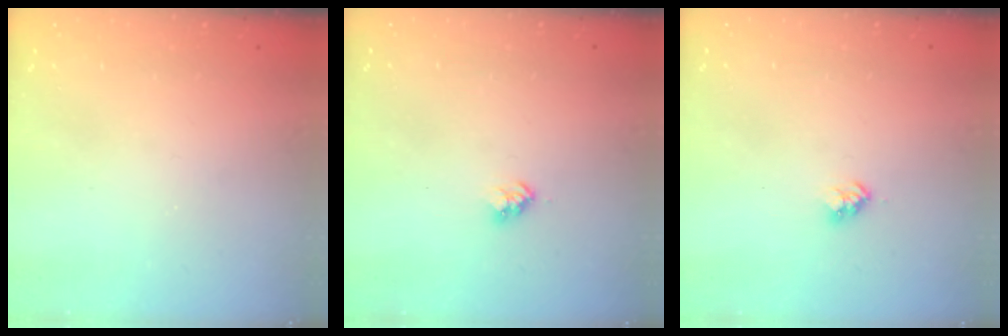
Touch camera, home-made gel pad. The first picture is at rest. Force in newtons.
{"total": 2.8, "press": 2.8, "slide": 0.4}
{"total": 2.8, "press": 2.8, "slide": 0.4}